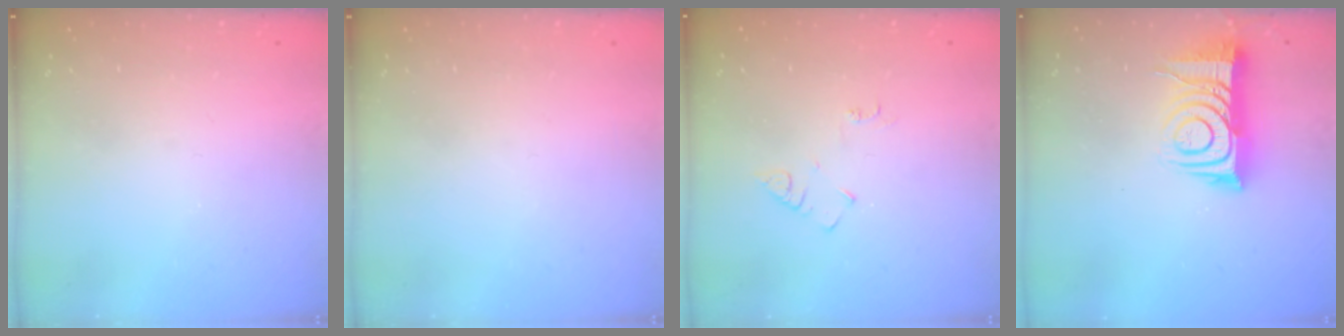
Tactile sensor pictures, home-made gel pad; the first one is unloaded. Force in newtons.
{"total": 1.8, "press": 1.7, "slide": 0.1}
{"total": 4.8, "press": 4.8, "slide": 0.8}
{"total": 12.2, "press": 12.2, "slide": 1.1}